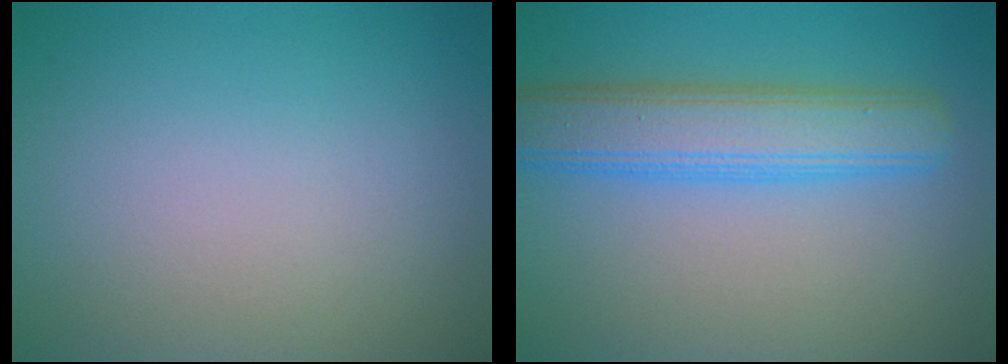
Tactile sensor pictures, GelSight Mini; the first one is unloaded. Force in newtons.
{"total": 5.7, "press": 5.7, "slide": 0.2}